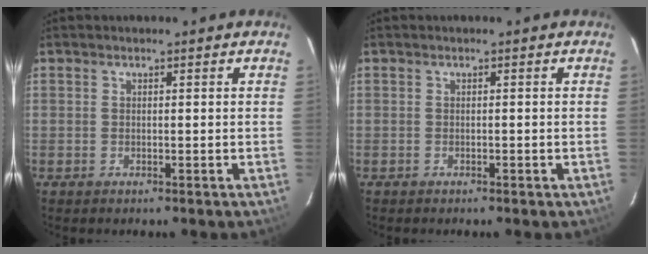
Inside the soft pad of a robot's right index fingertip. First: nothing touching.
{"total": 0.6, "force": [-0.5, 0.3, 0.1], "torque": [-0.003, 0.002, -0.005]}